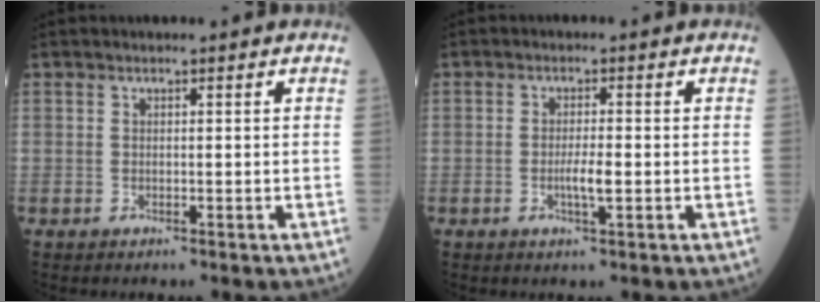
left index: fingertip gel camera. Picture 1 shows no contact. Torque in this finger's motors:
{"motor_torque": [0.35, 0.20, 0.04, 0.02]}